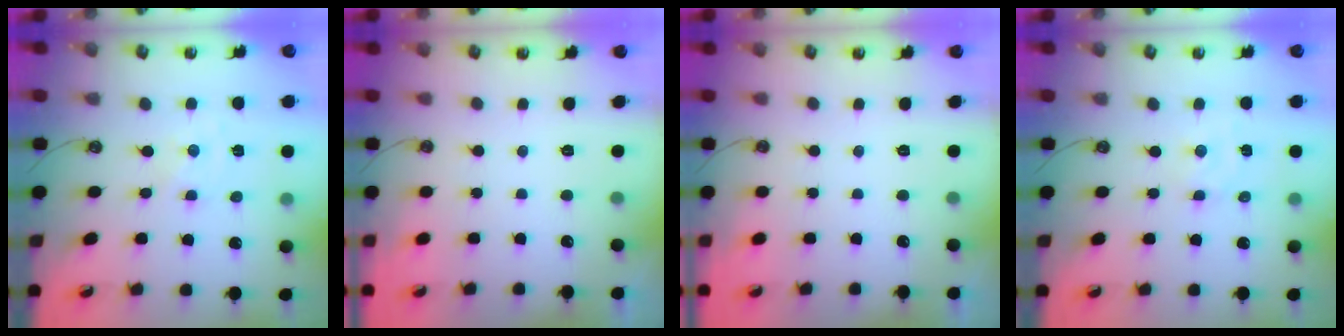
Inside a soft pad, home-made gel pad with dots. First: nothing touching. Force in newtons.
{"total": 0.0}
{"total": 0.0}
{"total": 1.9, "press": 1.8, "slide": 0.3}